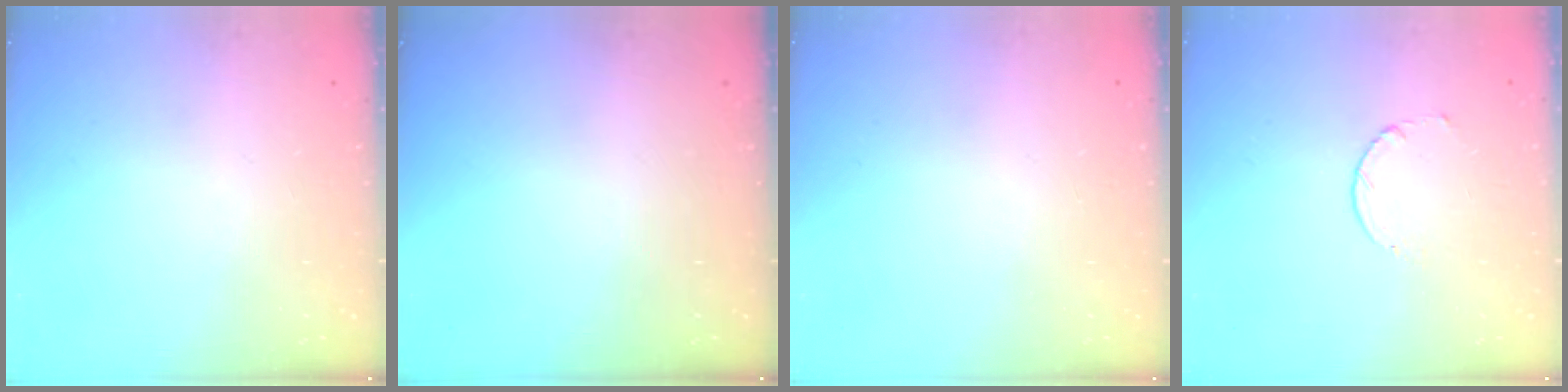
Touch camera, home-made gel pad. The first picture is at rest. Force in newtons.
{"total": 0.0}
{"total": 2.6, "press": 2.6, "slide": 0.2}
{"total": 1.7, "press": 1.7, "slide": 0.2}